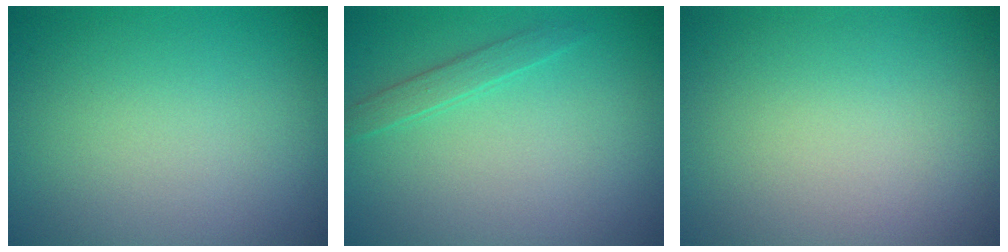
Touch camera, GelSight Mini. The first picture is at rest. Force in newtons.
{"total": 1.3, "press": 1.3, "slide": 0.1}
{"total": 0.0}